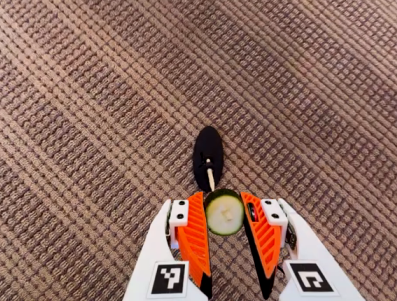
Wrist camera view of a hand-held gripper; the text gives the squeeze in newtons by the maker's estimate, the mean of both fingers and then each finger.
{"total": 8.6, "left": 8.2, "right": 9.0}